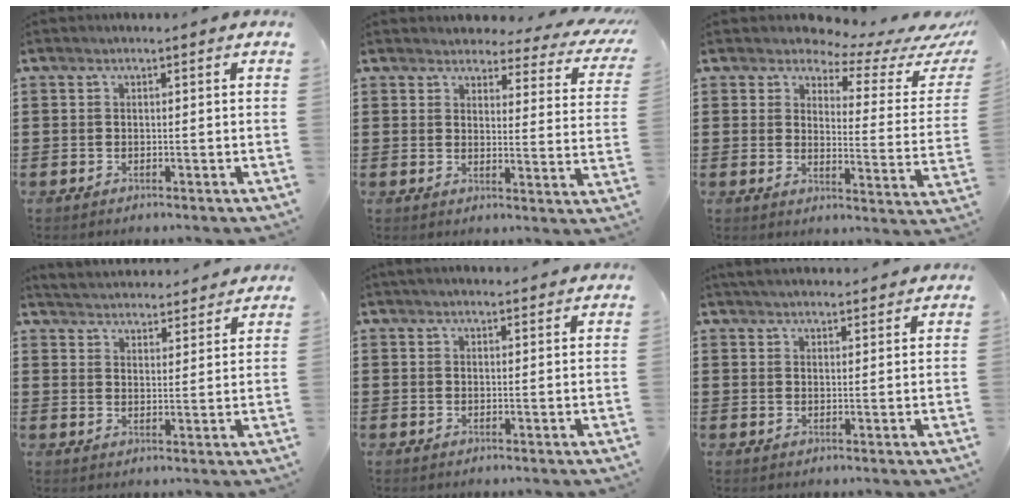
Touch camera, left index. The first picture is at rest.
{"total": 3.6, "force": [3.4, 0.7, 1.0], "torque": [-0.031, -0.022, 0.055]}
{"total": 4.3, "force": [3.5, 1.7, 1.8], "torque": [-0.042, -0.025, 0.053]}
{"total": 4.0, "force": [4.0, -0.1, -0.4], "torque": [-0.011, -0.025, 0.070]}
{"total": 1.8, "force": [1.8, 0.3, 0.5], "torque": [-0.012, 0.003, 0.034]}
{"total": 3.0, "force": [3.0, 0.0, 0.4], "torque": [-0.014, -0.006, 0.058]}